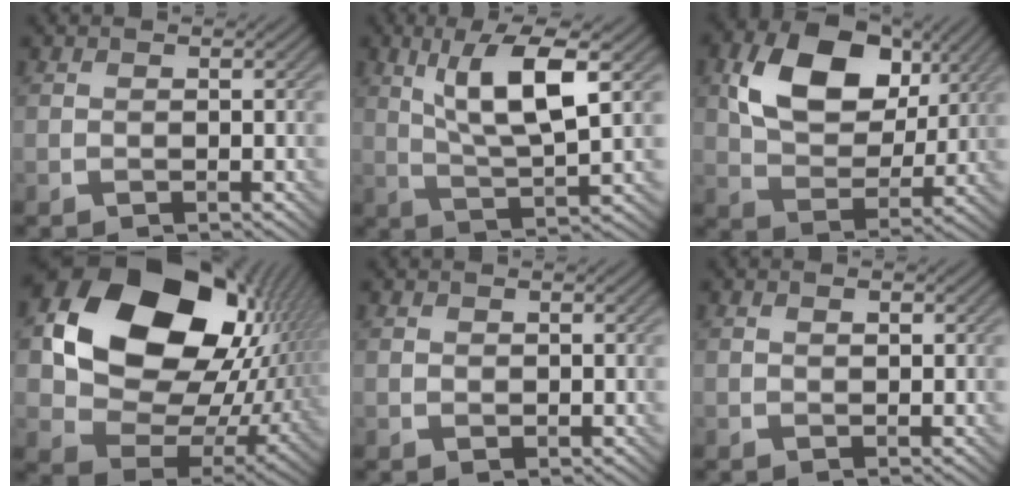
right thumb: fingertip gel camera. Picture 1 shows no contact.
{"total": 9.7, "force": [3.6, 2.5, 8.6], "torque": [-0.158, 0.008, 0.066]}
{"total": 12.4, "force": [4.5, 8.3, 8.0], "torque": [-0.154, 0.007, 0.079]}
{"total": 19.4, "force": [5.4, 14.6, 11.7], "torque": [-0.235, -0.011, 0.116]}
{"total": 0.7, "force": [0.4, 0.6, 0.1], "torque": [-0.005, -0.004, 0.010]}
{"total": 0.9, "force": [0.4, 0.5, 0.6], "torque": [-0.008, 0.000, 0.007]}